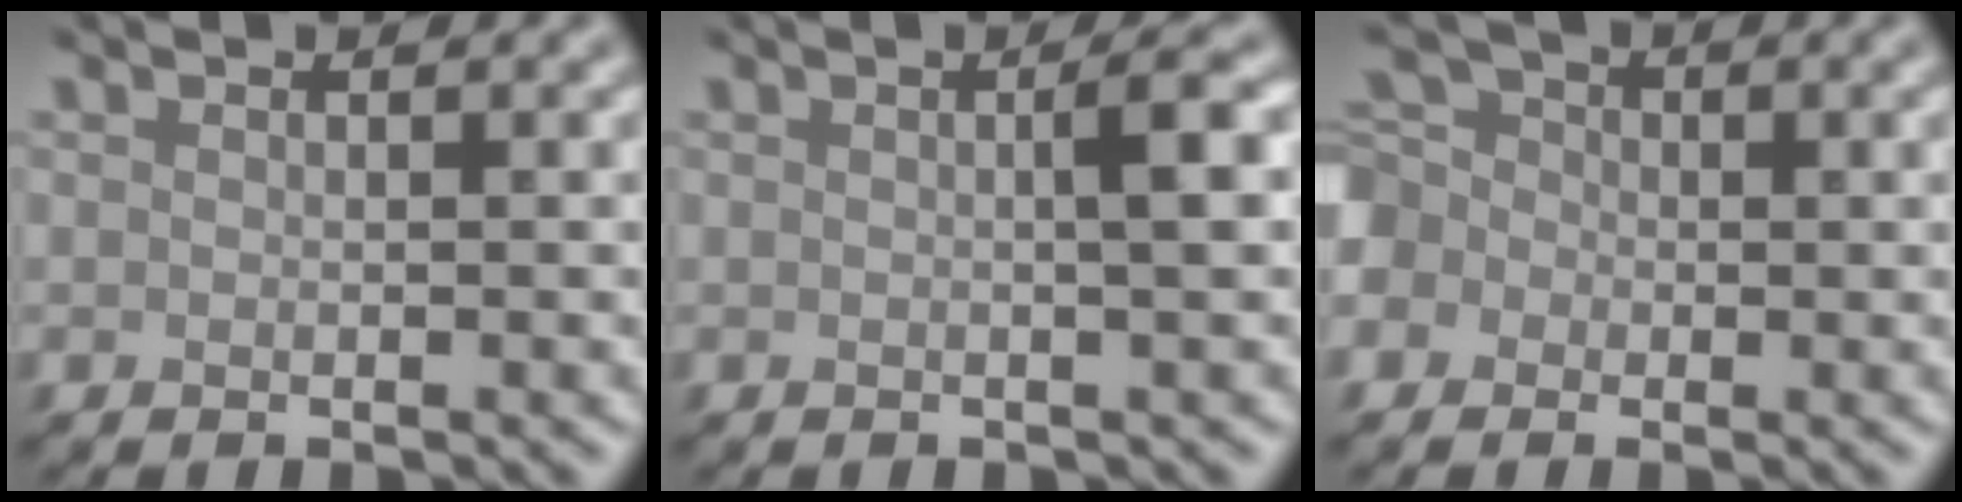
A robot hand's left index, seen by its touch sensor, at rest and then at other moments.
{"total": 2.7, "force": [0.2, 0.5, 2.6], "torque": [-0.034, 0.008, -0.002]}
{"total": 4.5, "force": [-0.9, 3.9, 2.0], "torque": [-0.048, 0.018, -0.025]}